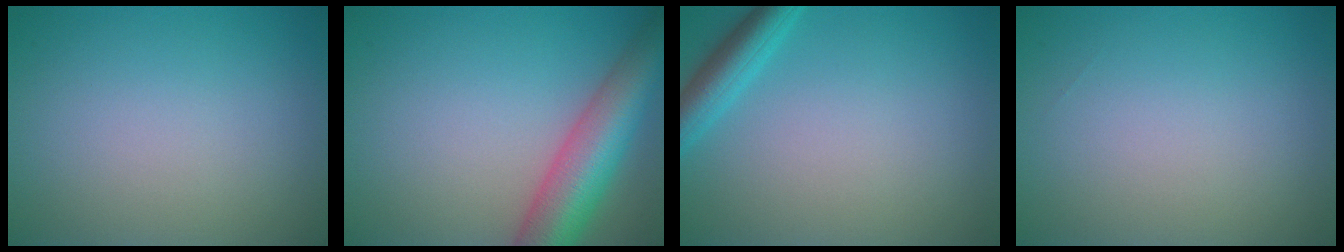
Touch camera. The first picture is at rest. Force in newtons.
{"total": 8.1, "press": 8.1, "slide": 0.2}
{"total": 3.2, "press": 3.2, "slide": 0.3}
{"total": 0.0}